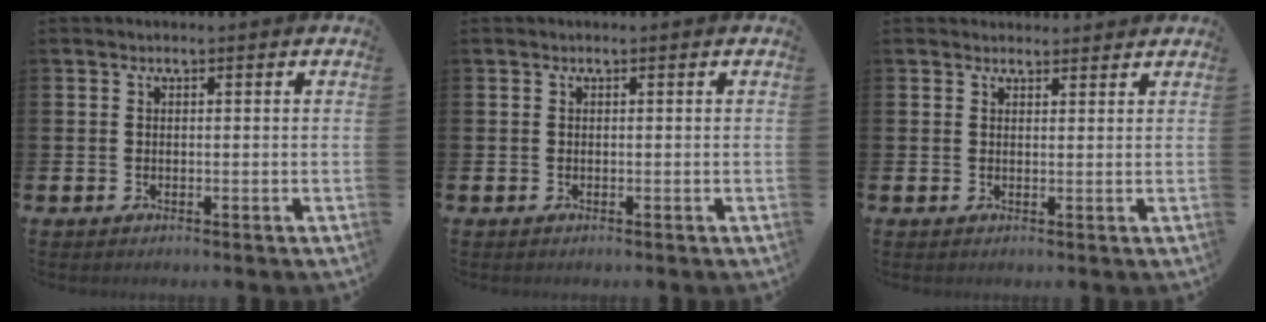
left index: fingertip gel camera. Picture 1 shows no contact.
{"total": 0.0}
{"total": 1.9, "force": [1.8, 0.5, -0.1], "torque": [0.010, -0.006, 0.031]}